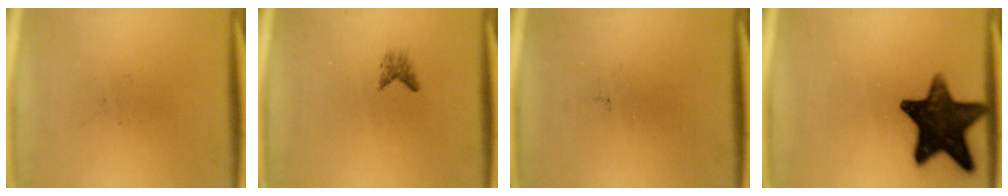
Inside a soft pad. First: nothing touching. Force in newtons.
{"total": 1.1}
{"total": 0.0}
{"total": 14.9}